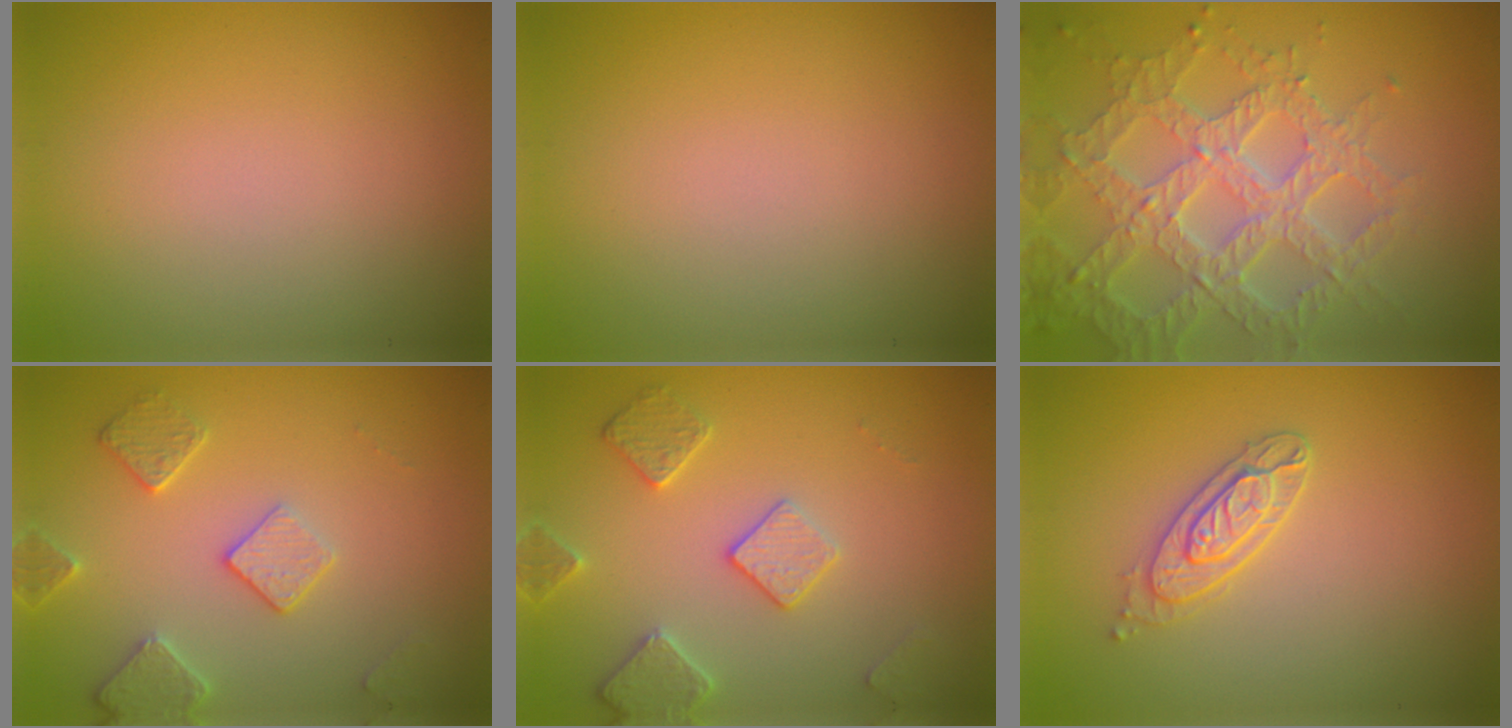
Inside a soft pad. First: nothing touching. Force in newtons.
{"total": 0.0}
{"total": 7.1, "press": 5.1, "slide": 4.9}
{"total": 2.9, "press": 2.9, "slide": 0.1}
{"total": 3.2, "press": 3.1, "slide": 0.8}
{"total": 2.6, "press": 2.4, "slide": 1.1}